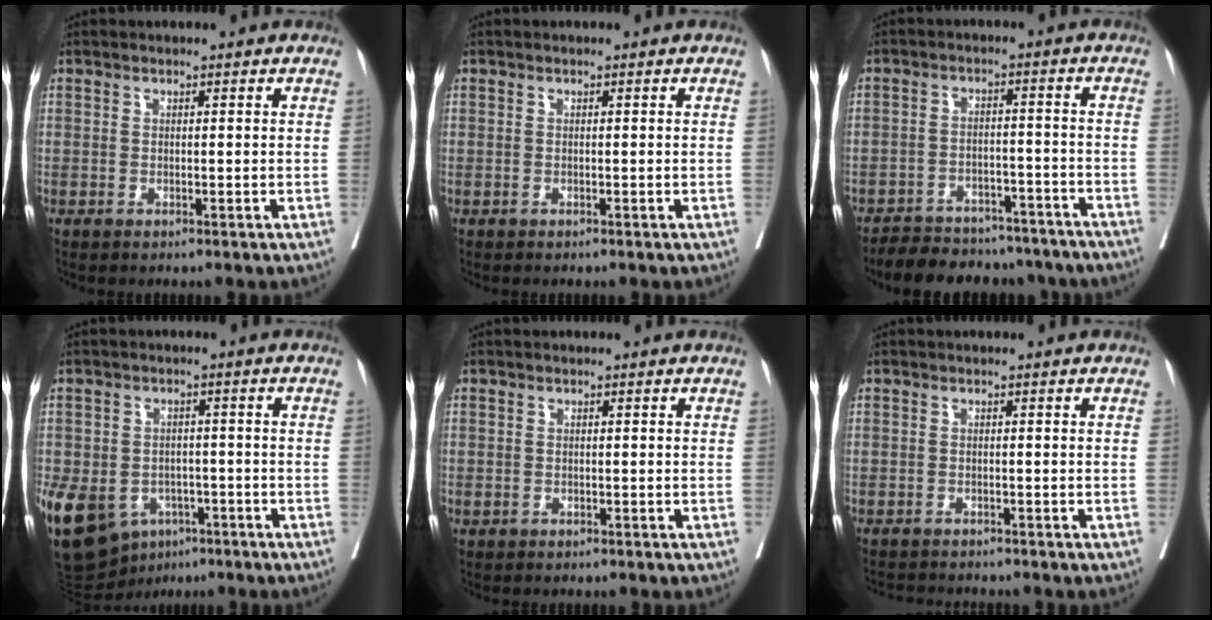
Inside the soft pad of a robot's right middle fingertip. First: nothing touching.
{"total": 0.0}
{"total": 15.4, "force": [-13.7, 5.6, 4.4], "torque": [-0.069, 0.015, -0.175]}
{"total": 21.6, "force": [-9.2, 16.5, 10.5], "torque": [-0.312, -0.016, -0.131]}
{"total": 1.0, "force": [-0.4, 1.0, -0.1], "torque": [-0.002, 0.006, -0.010]}
{"total": 4.0, "force": [-3.9, 0.4, 0.8], "torque": [-0.008, -0.010, -0.060]}